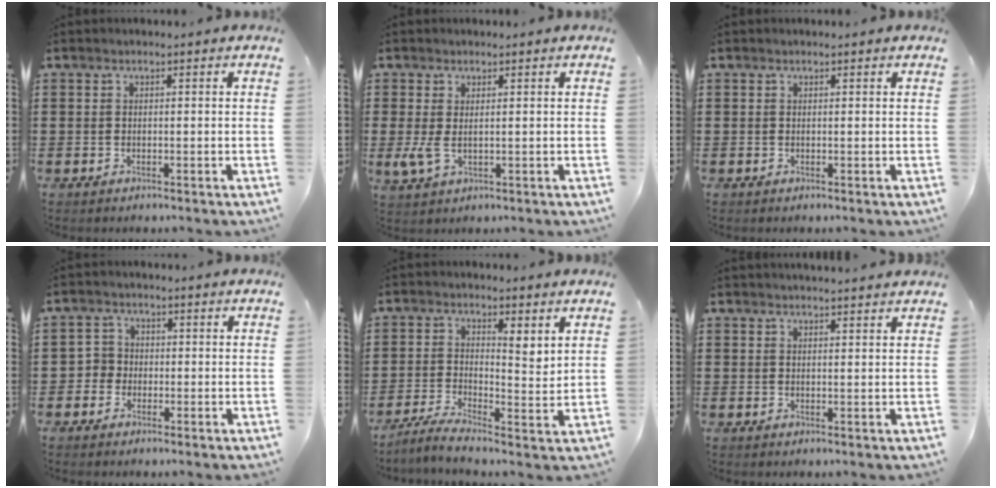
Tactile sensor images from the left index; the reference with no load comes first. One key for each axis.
{"total": 2.7, "fx": 0.2, "fy": 1.2, "fz": 2.4, "tx": -0.072, "ty": -0.008, "tz": -0.002}
{"total": 0.0}
{"total": 2.3, "fx": -0.7, "fy": 2.1, "fz": 0.2, "tx": -0.015, "ty": 0.005, "tz": -0.019}
{"total": 2.7, "fx": 1.4, "fy": 0.6, "fz": 2.3, "tx": -0.039, "ty": -0.021, "tz": 0.016}
{"total": 1.7, "fx": 1.7, "fy": -0.2, "fz": 0.2, "tx": -0.007, "ty": 0.000, "tz": 0.033}